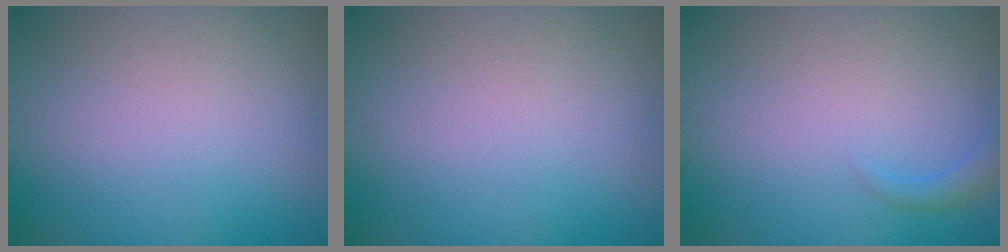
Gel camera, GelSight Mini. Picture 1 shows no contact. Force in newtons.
{"total": 0.0}
{"total": 1.3, "press": 1.3, "slide": 0.2}